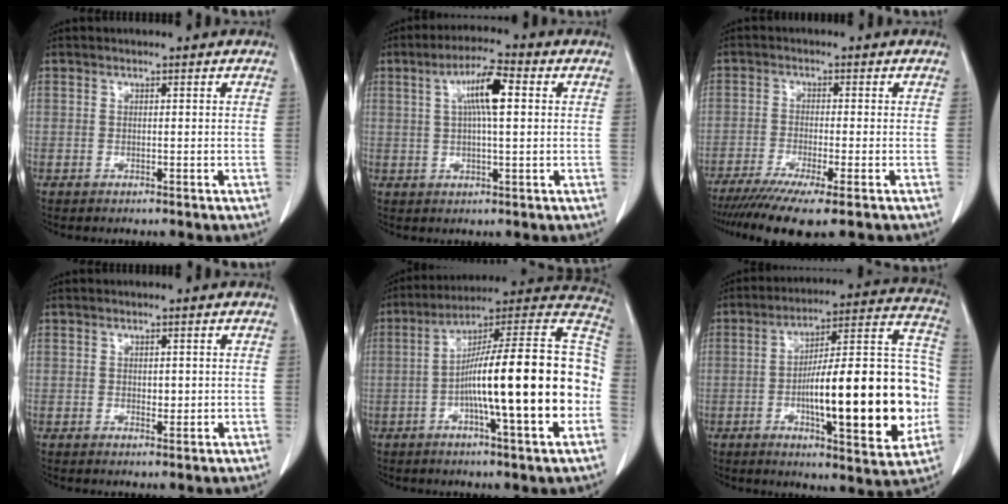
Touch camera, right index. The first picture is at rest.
{"total": 7.3, "force": [1.8, 1.1, 7.0], "torque": [-0.128, 0.015, 0.030]}
{"total": 10.0, "force": [-7.3, 0.3, 6.9], "torque": [-0.108, -0.021, -0.114]}
{"total": 1.4, "force": [0.2, 0.8, 1.1], "torque": [-0.014, -0.003, 0.005]}
{"total": 23.5, "force": [-3.8, 1.6, 23.1], "torque": [-0.299, 0.021, -0.064]}
{"total": 24.4, "force": [-4.1, 5.1, 23.5], "torque": [-0.300, 0.028, -0.052]}